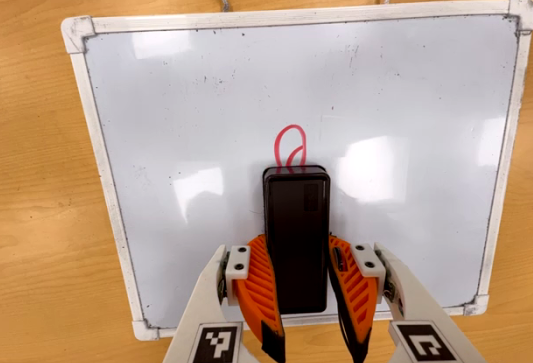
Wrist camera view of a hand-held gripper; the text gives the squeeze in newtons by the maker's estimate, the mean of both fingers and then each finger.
{"total": 9.4, "left": 7.8, "right": 11.1}